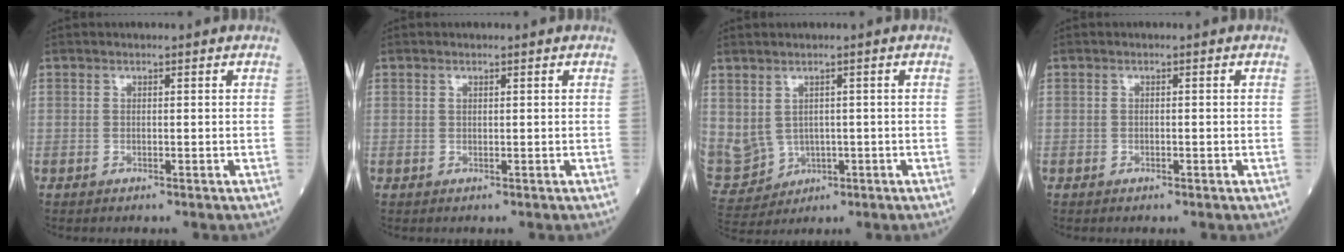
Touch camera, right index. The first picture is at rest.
{"total": 0.5, "force": [0.4, 0.2, 0.2], "torque": [-0.009, 0.005, 0.010]}
{"total": 12.2, "force": [-0.8, 10.9, 5.5], "torque": [-0.167, 0.017, 0.015]}
{"total": 0.0}